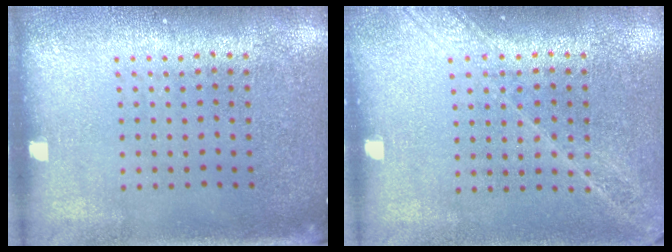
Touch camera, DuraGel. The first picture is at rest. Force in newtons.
{"total": 1.6, "press": 1.5, "slide": 0.7}